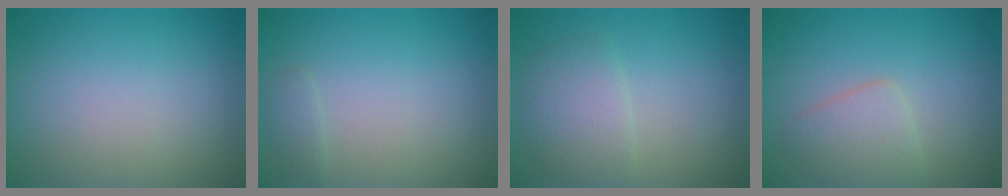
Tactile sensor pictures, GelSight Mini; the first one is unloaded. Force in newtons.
{"total": 0.9, "press": 0.9, "slide": 0.0}
{"total": 2.9, "press": 2.9, "slide": 0.1}
{"total": 2.6, "press": 2.6, "slide": 0.2}